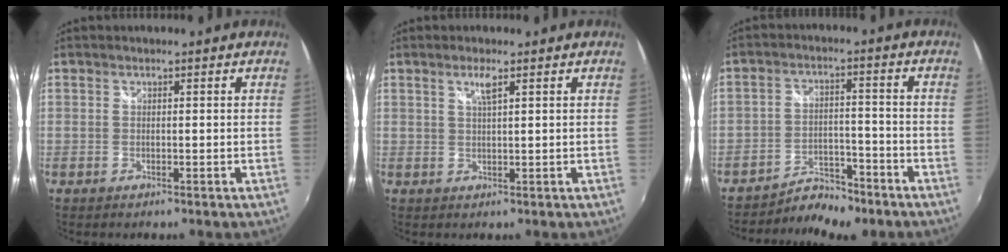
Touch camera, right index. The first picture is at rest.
{"total": 2.5, "force": [1.3, 0.3, 2.0], "torque": [-0.036, 0.001, 0.024]}
{"total": 6.1, "force": [-6.0, 0.6, 0.9], "torque": [-0.019, 0.002, -0.092]}